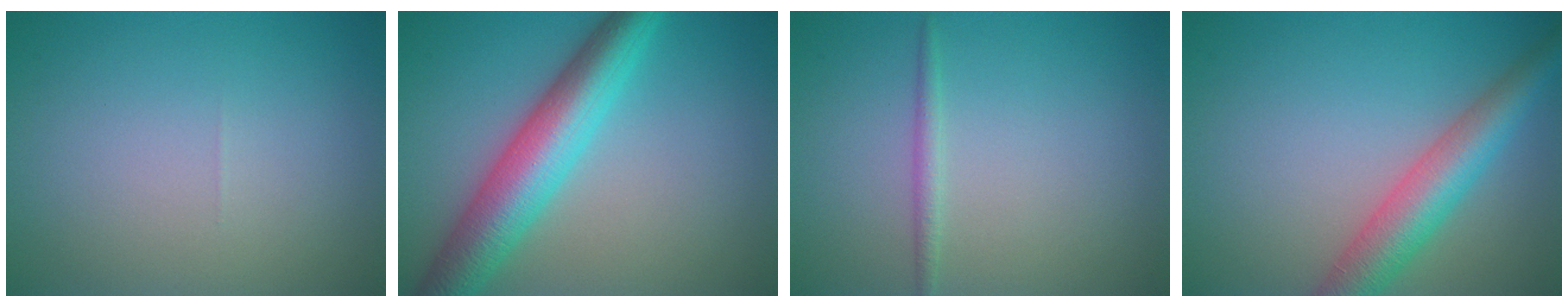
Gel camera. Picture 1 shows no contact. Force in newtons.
{"total": 7.5, "press": 7.5, "slide": 0.2}
{"total": 1.1, "press": 1.1, "slide": 0.1}
{"total": 5.4, "press": 5.4, "slide": 0.3}